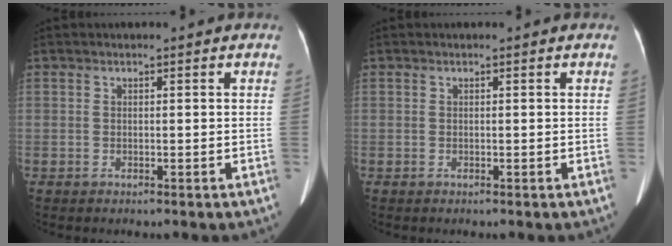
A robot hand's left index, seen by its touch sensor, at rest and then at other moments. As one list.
[{"total": 0.0}]